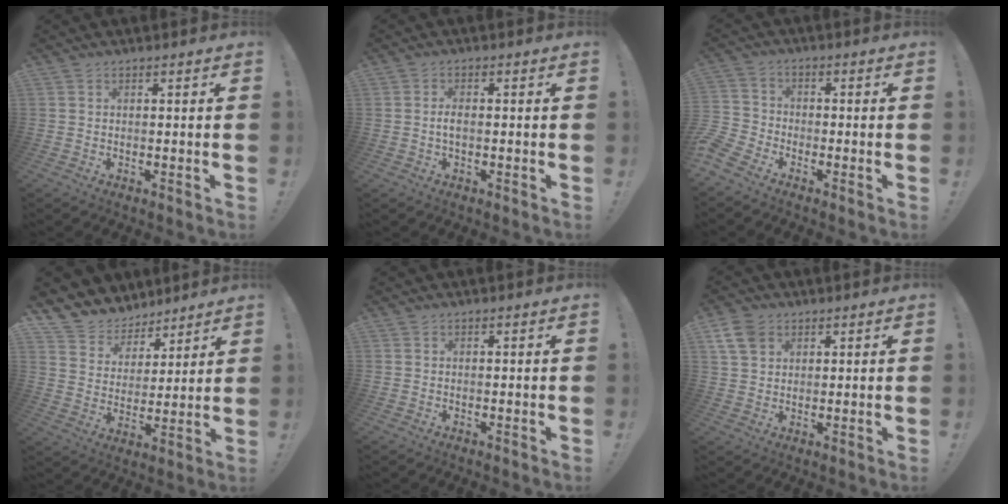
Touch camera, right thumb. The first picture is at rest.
{"total": 2.7, "force": [-0.6, 1.1, 2.4], "torque": [-0.056, 0.005, -0.012]}
{"total": 6.7, "force": [-5.0, 4.0, 1.9], "torque": [-0.055, 0.025, -0.096]}
{"total": 9.0, "force": [6.7, 6.0, 0.6], "torque": [-0.018, -0.062, 0.133]}
{"total": 0.0}
{"total": 7.2, "force": [3.8, 5.1, 3.6], "torque": [-0.061, -0.006, 0.077]}